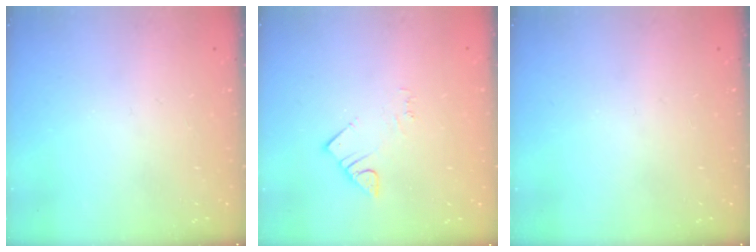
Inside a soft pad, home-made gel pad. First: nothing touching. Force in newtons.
{"total": 2.8, "press": 2.8, "slide": 0.2}
{"total": 0.0}